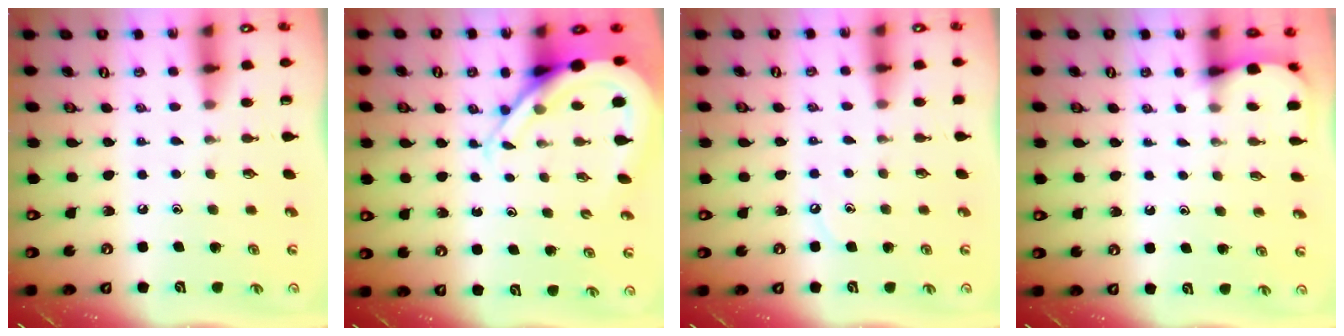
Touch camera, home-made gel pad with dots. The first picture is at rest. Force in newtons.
{"total": 9.5, "press": 9.5, "slide": 0.8}
{"total": 3.8, "press": 3.8, "slide": 0.5}
{"total": 2.7, "press": 2.7, "slide": 0.3}